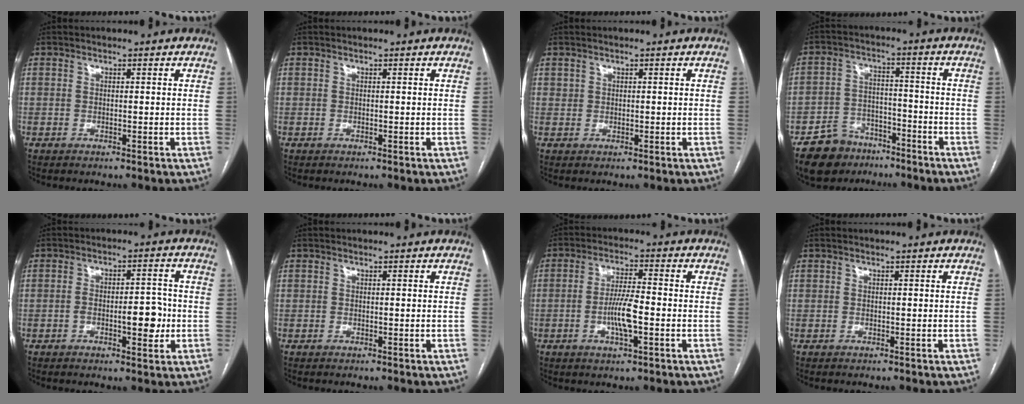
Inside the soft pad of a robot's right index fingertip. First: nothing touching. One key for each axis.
{"total": 0.0}
{"total": 0.8, "fx": 0.5, "fy": 0.7, "fz": 0.1, "tx": 0.006, "ty": 0.000, "tz": 0.009}
{"total": 8.9, "fx": -6.5, "fy": 5.6, "fz": 2.3, "tx": -0.049, "ty": 0.009, "tz": -0.107}
{"total": 6.1, "fx": -1.4, "fy": 2.1, "fz": 5.5, "tx": -0.082, "ty": 0.012, "tz": -0.016}
{"total": 0.0}
{"total": 6.3, "fx": -1.6, "fy": 1.1, "fz": 6.0, "tx": -0.117, "ty": 0.001, "tz": -0.029}
{"total": 0.0}